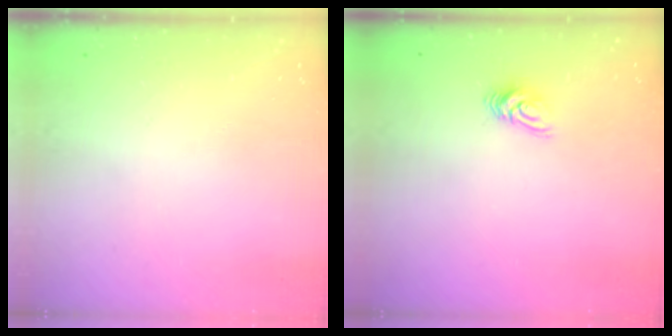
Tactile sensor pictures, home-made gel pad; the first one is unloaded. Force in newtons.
{"total": 6.6, "press": 6.6, "slide": 0.5}